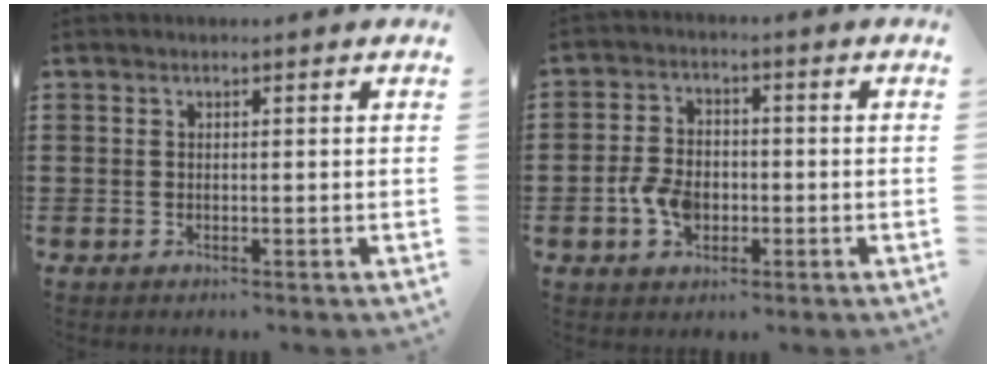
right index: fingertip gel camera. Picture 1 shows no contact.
{"total": 5.4, "force": [-1.5, 3.8, 3.6], "torque": [-0.088, 0.003, -0.031]}